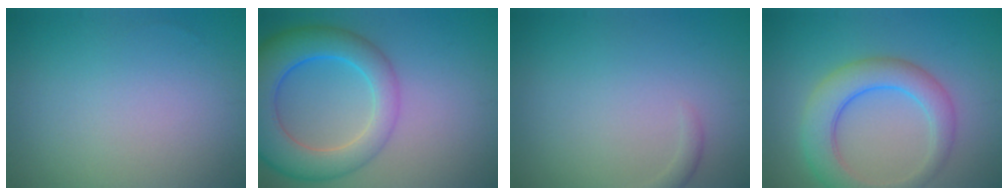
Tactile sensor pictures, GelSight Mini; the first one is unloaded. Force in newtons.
{"total": 8.3, "press": 8.3, "slide": 0.5}
{"total": 0.8, "press": 0.8, "slide": 0.1}
{"total": 5.4, "press": 5.4, "slide": 0.1}